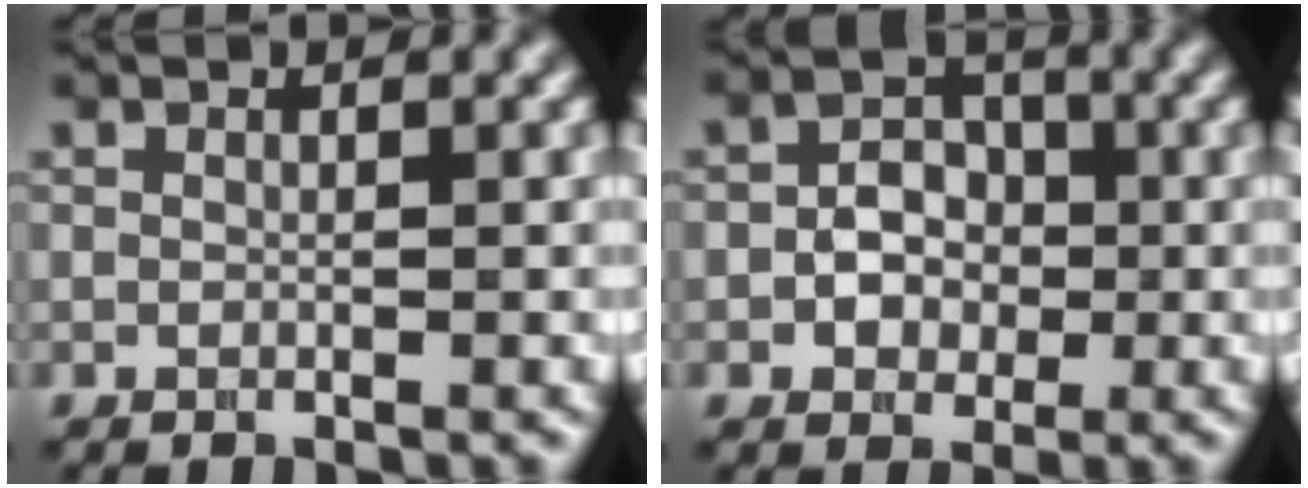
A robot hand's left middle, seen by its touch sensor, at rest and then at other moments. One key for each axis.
{"total": 3.5, "fx": -0.7, "fy": 2.8, "fz": 2.1, "tx": -0.027, "ty": 0.004, "tz": -0.016}